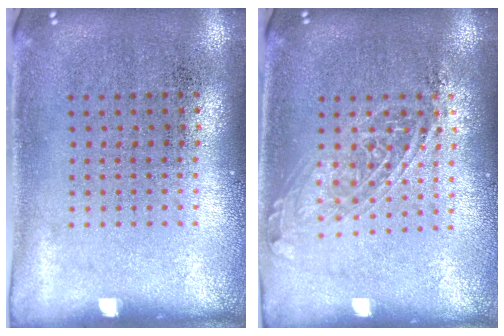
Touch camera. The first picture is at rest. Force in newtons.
{"total": 1.6, "press": 1.3, "slide": 0.9}